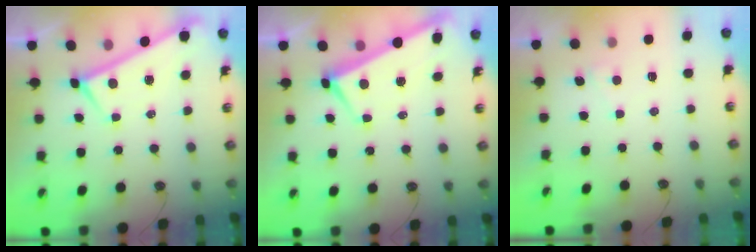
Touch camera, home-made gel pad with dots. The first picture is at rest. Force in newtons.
{"total": 2.9, "press": 2.8, "slide": 0.9}
{"total": 2.6, "press": 2.6, "slide": 0.1}